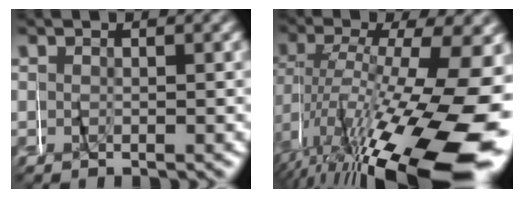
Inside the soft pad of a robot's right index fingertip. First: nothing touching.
{"total": 15.6, "force": [-5.1, 6.4, 13.3], "torque": [-0.191, -0.019, -0.055]}